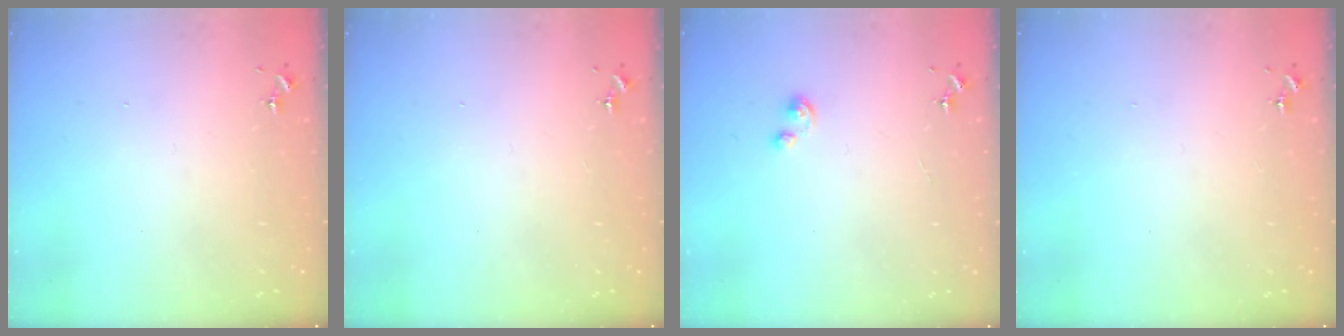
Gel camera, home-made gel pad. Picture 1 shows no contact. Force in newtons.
{"total": 0.0}
{"total": 2.5, "press": 2.5, "slide": 0.2}
{"total": 0.0}